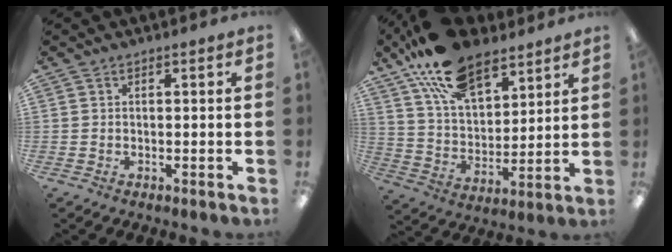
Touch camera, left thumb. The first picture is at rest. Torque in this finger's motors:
{"motor_torque": [1.16, 0.37, 1.83, -0.94, 0.40]}